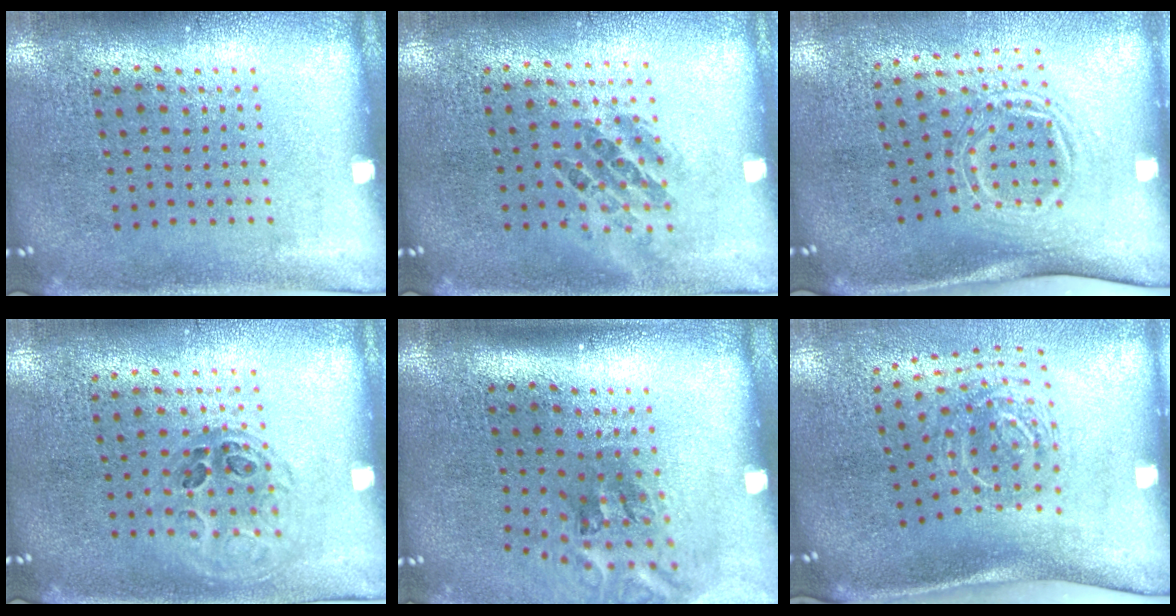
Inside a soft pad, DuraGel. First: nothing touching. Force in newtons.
{"total": 1.0, "press": 0.9, "slide": 0.5}
{"total": 1.7, "press": 1.2, "slide": 1.2}
{"total": 0.9, "press": 0.9, "slide": 0.2}
{"total": 2.2, "press": 1.3, "slide": 1.8}
{"total": 2.0, "press": 1.3, "slide": 1.5}